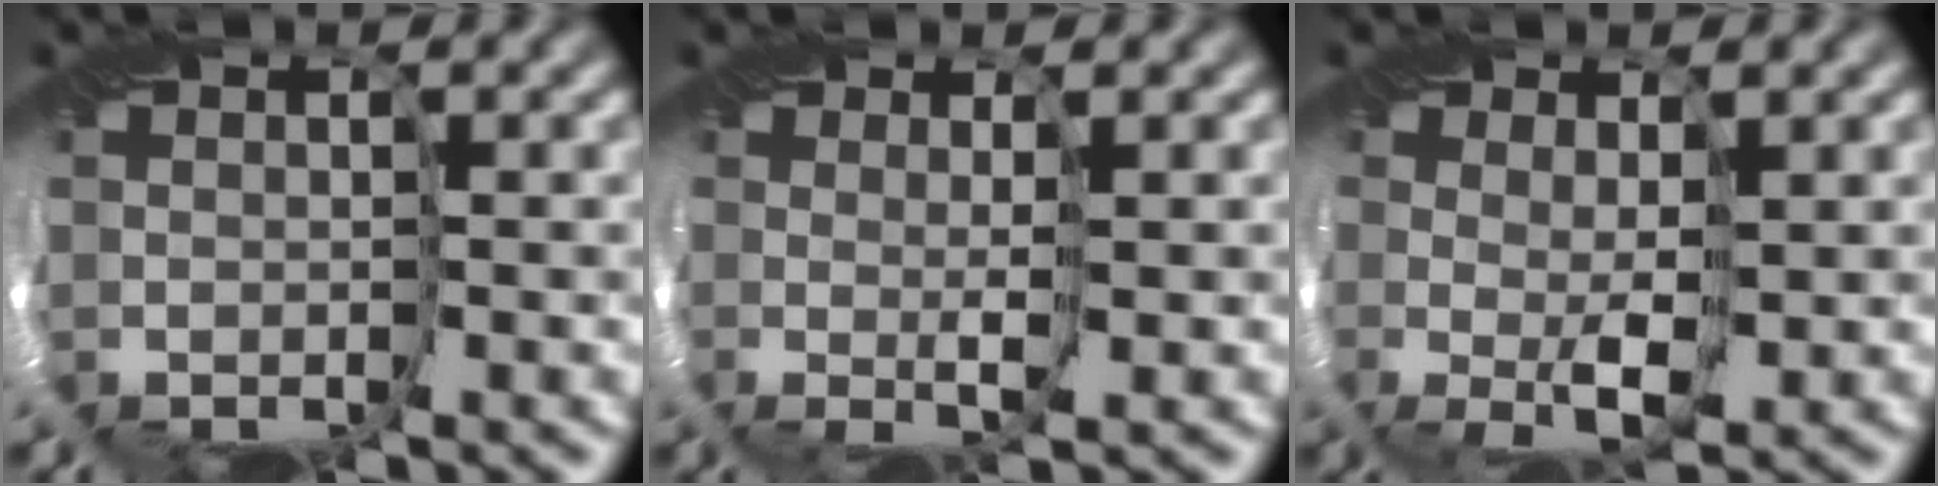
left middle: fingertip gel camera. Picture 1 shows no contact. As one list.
[{"total": 1.8, "force": [0.9, -1.6, -0.3], "torque": [0.004, -0.004, 0.017]}, {"total": 1.4, "force": [0.9, -1.0, 0.5], "torque": [-0.012, -0.003, 0.018]}]